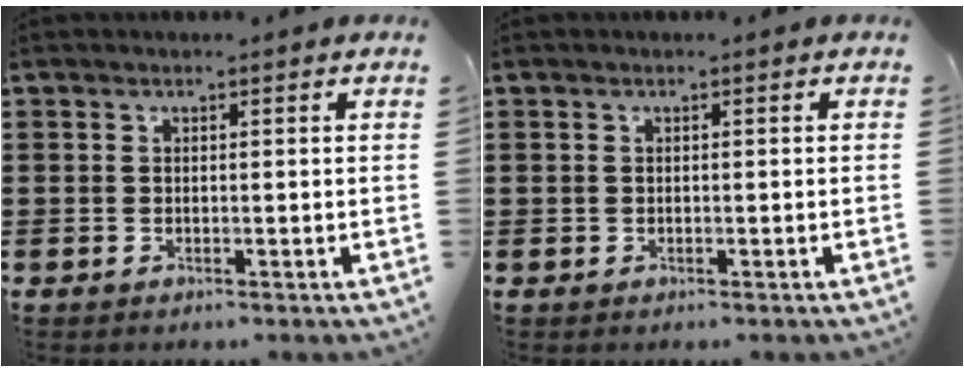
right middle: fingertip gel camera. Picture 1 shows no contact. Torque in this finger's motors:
{"motor_torque": [0.12, 0.01, -0.03, 0.00]}